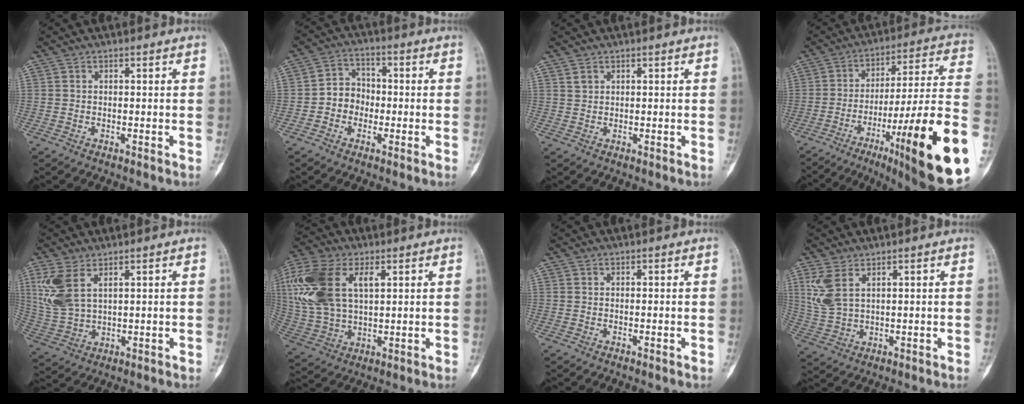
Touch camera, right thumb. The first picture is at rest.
{"total": 6.5, "force": [-1.4, 5.8, 2.8], "torque": [-0.017, 0.024, -0.038]}
{"total": 1.2, "force": [0.8, 0.8, 0.4], "torque": [0.000, -0.002, 0.016]}
{"total": 29.0, "force": [-11.2, 3.7, 26.5], "torque": [-0.331, 0.045, -0.166]}
{"total": 9.4, "force": [4.1, 5.1, 6.7], "torque": [-0.148, -0.004, 0.096]}
{"total": 20.2, "force": [6.2, 11.6, 15.3], "torque": [-0.344, 0.004, 0.119]}
{"total": 0.0}
{"total": 6.7, "force": [3.2, 3.6, 4.8], "torque": [-0.105, -0.003, 0.076]}